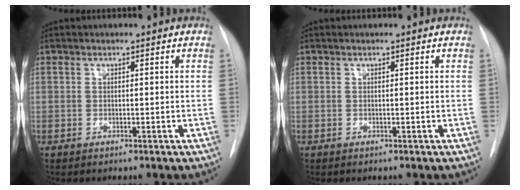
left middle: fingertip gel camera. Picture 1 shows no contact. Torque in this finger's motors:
{"motor_torque": [-0.30, -0.01, 0.00, 0.00]}